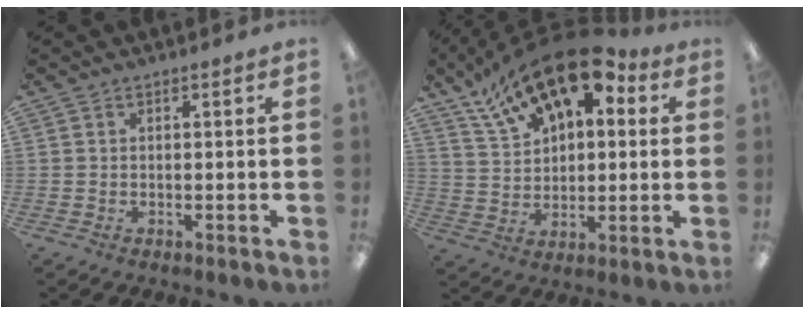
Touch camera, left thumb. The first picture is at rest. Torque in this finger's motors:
{"motor_torque": [0.72, 1.96, 1.38, -1.39, 0.38]}